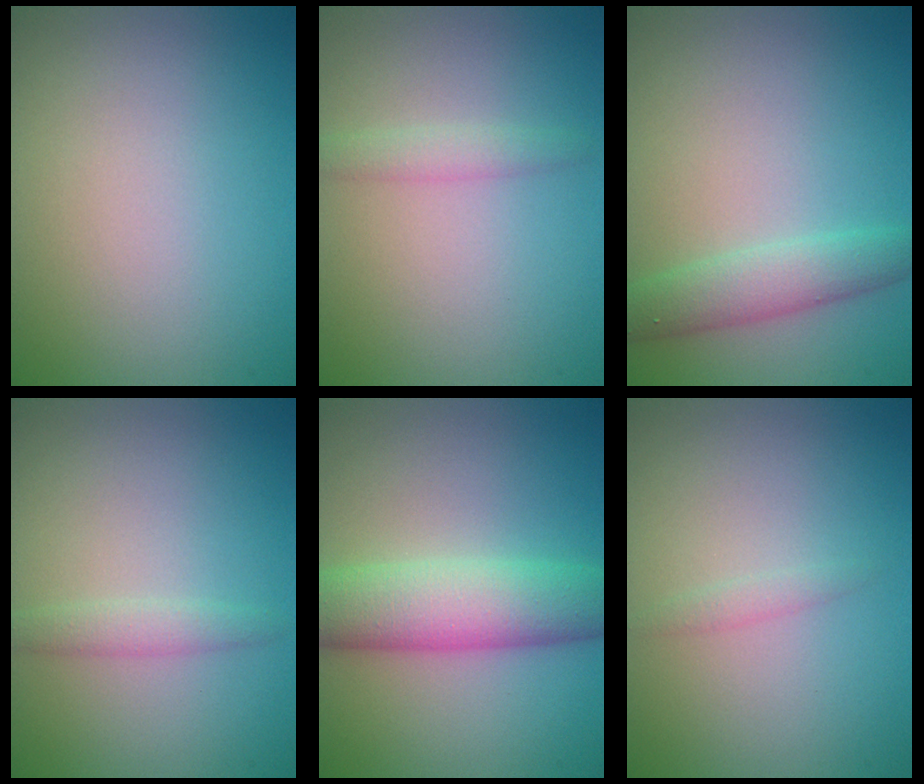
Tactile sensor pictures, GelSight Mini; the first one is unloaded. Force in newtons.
{"total": 1.4, "press": 1.4, "slide": 0.0}
{"total": 3.1, "press": 3.1, "slide": 0.0}
{"total": 1.4, "press": 1.4, "slide": 0.0}
{"total": 5.9, "press": 5.9, "slide": 0.3}
{"total": 0.7, "press": 0.7, "slide": 0.0}